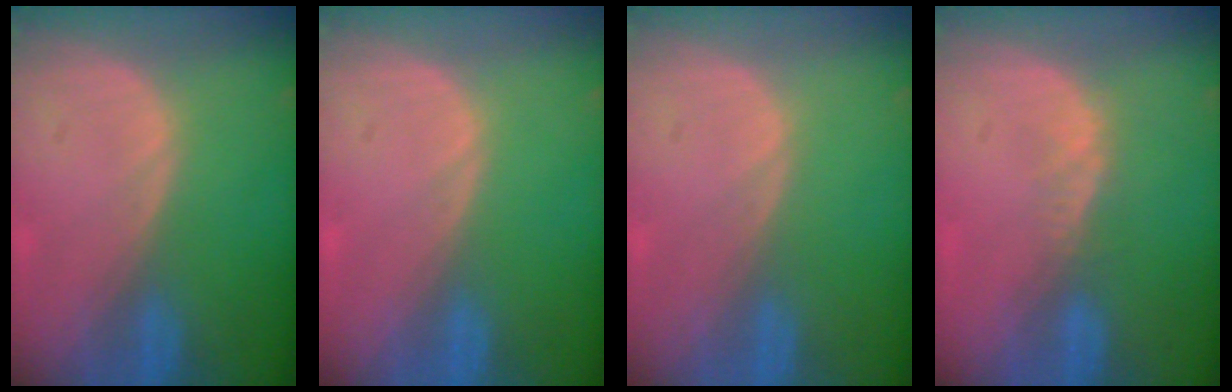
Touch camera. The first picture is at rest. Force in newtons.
{"total": 0.0}
{"total": 0.0}
{"total": 2.1, "press": 1.5, "slide": 1.4}